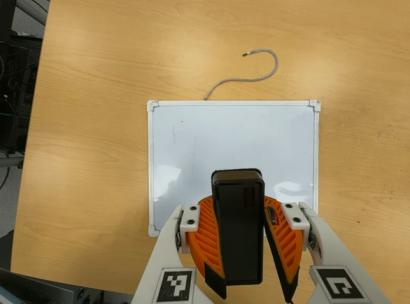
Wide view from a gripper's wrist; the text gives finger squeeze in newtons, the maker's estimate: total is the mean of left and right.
{"total": 12.0, "left": 11.4, "right": 12.7}